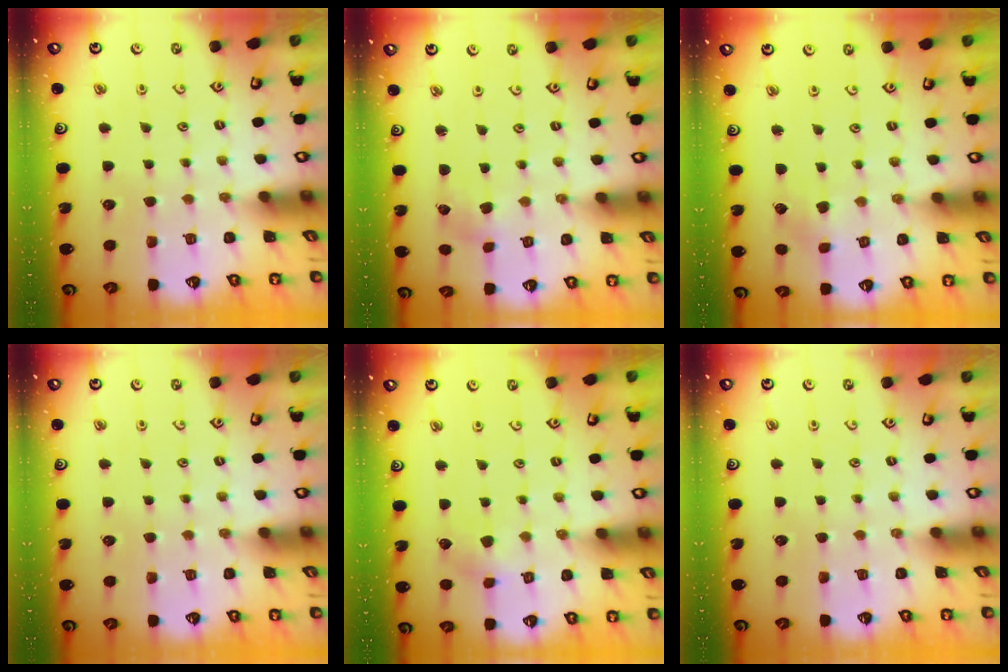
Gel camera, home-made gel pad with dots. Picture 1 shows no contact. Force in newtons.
{"total": 2.7, "press": 2.7, "slide": 0.3}
{"total": 1.4, "press": 1.4, "slide": 0.1}
{"total": 0.0}
{"total": 3.6, "press": 3.6, "slide": 0.4}
{"total": 0.0}